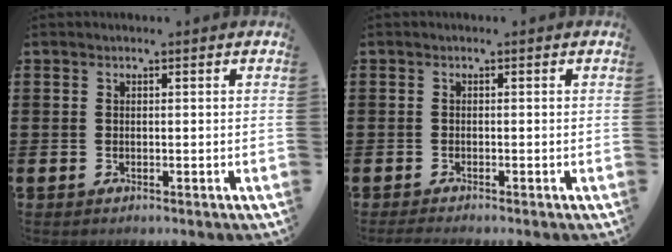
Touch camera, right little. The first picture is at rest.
{"total": 0.7, "force": [-0.5, 0.0, 0.4], "torque": [-0.007, -0.002, -0.011]}